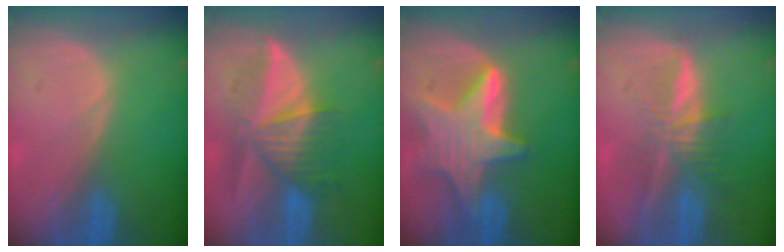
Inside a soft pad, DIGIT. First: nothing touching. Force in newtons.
{"total": 7.7, "press": 7.5, "slide": 1.8}
{"total": 9.5, "press": 9.5, "slide": 0.7}
{"total": 6.9, "press": 5.8, "slide": 3.6}